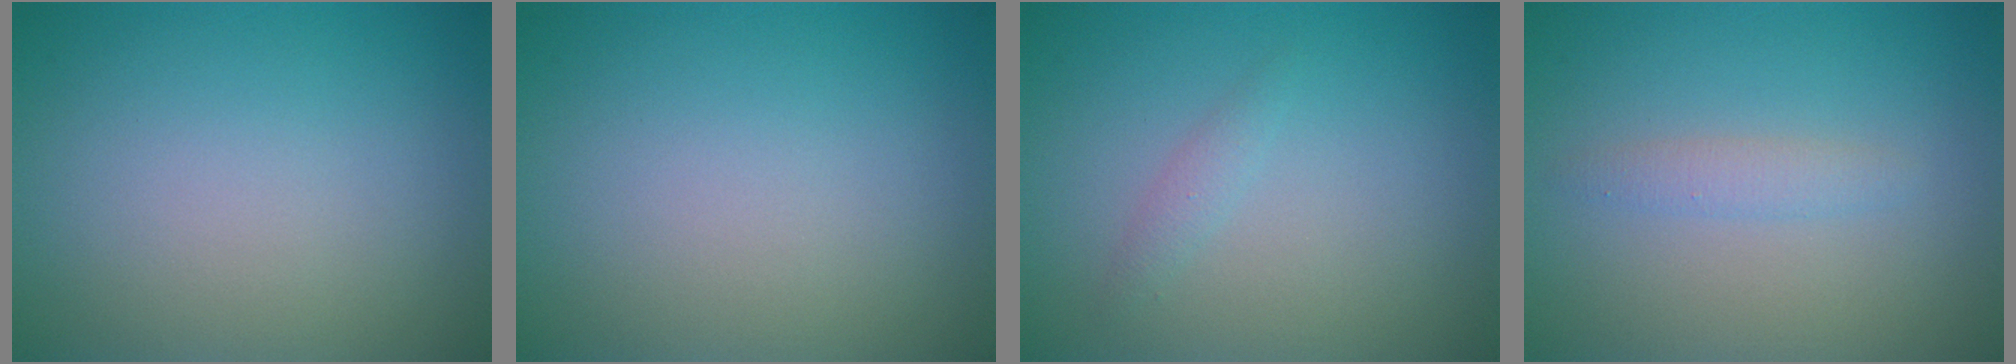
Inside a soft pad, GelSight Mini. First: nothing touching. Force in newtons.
{"total": 0.0}
{"total": 0.9, "press": 0.9, "slide": 0.1}
{"total": 1.3, "press": 1.3, "slide": 0.0}